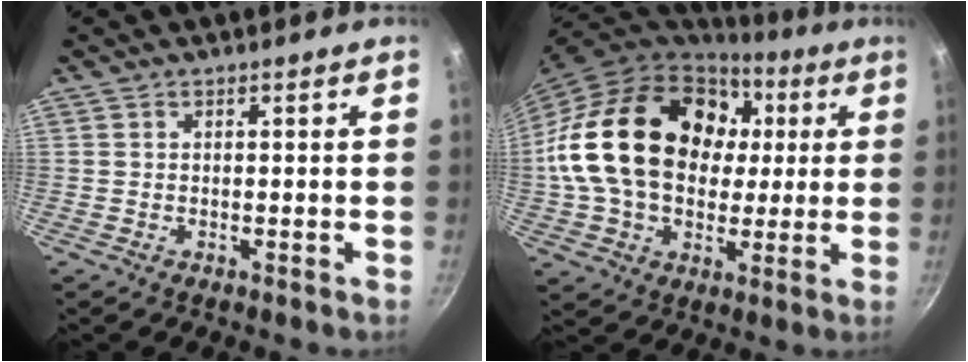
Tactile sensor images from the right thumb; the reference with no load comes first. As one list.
[{"total": 26.9, "force": [3.9, 19.5, 18.1], "torque": [-0.305, 0.032, 0.071]}]